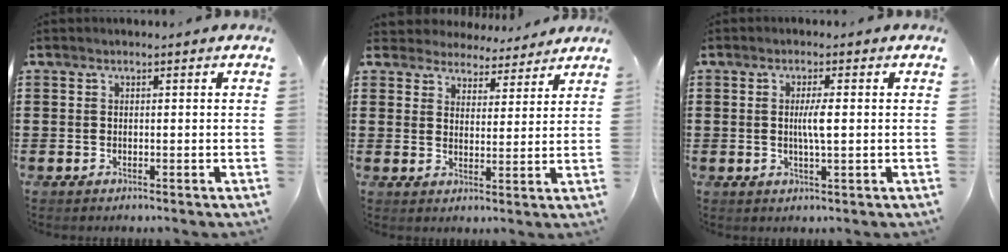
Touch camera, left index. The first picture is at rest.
{"total": 4.4, "force": [4.3, 1.0, -0.1], "torque": [-0.021, -0.019, 0.077]}
{"total": 3.3, "force": [0.2, 0.3, 3.3], "torque": [-0.062, -0.003, 0.002]}